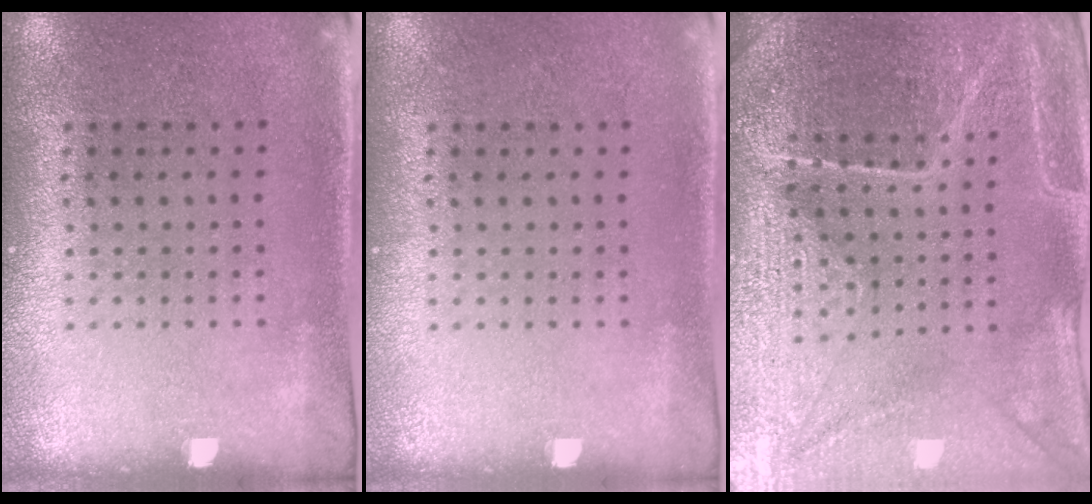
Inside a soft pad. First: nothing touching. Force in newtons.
{"total": 0.0}
{"total": 4.7, "press": 4.5, "slide": 1.4}